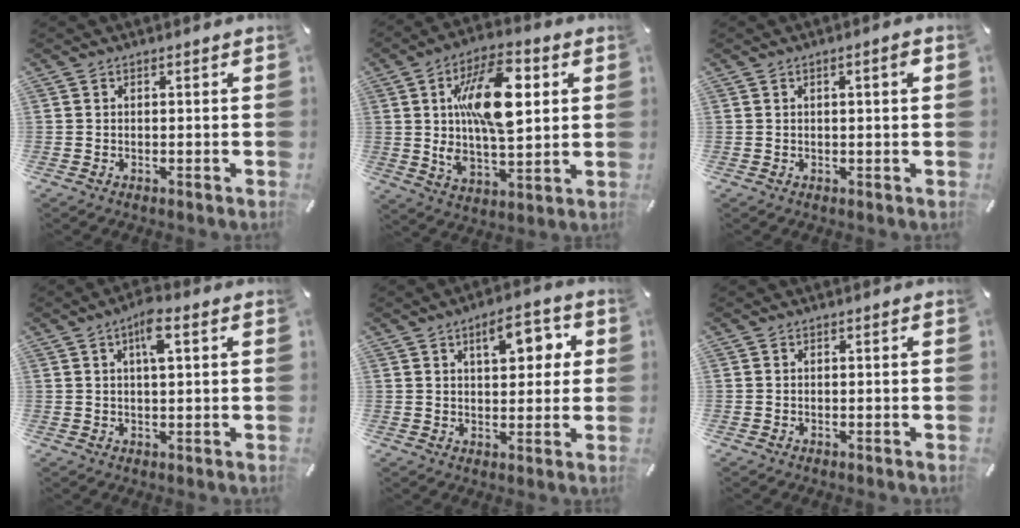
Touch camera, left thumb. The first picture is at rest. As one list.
[{"total": 19.0, "force": [4.7, 9.5, 15.8], "torque": [-0.283, -0.002, 0.073]}, {"total": 2.2, "force": [0.6, 0.3, 2.1], "torque": [-0.038, 0.004, 0.008]}, {"total": 5.4, "force": [2.0, 1.5, 4.8], "torque": [-0.090, 0.005, 0.031]}, {"total": 8.8, "force": [3.4, 4.7, 6.5], "torque": [-0.080, -0.009, 0.049]}, {"total": 0.0}]